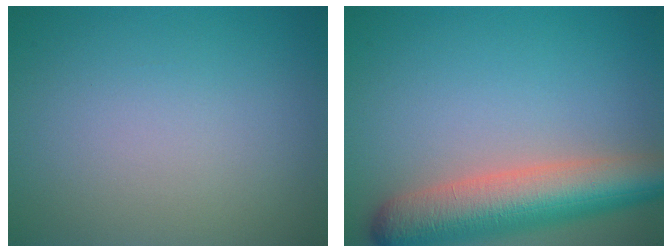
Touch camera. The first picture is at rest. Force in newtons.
{"total": 8.2, "press": 8.2, "slide": 0.3}